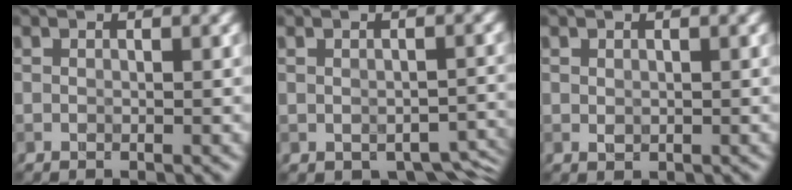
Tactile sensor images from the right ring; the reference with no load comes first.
{"total": 4.4, "force": [-2.7, 2.6, 2.2], "torque": [-0.017, -0.008, -0.023]}
{"total": 0.8, "force": [0.2, 0.6, 0.5], "torque": [-0.010, -0.001, 0.001]}